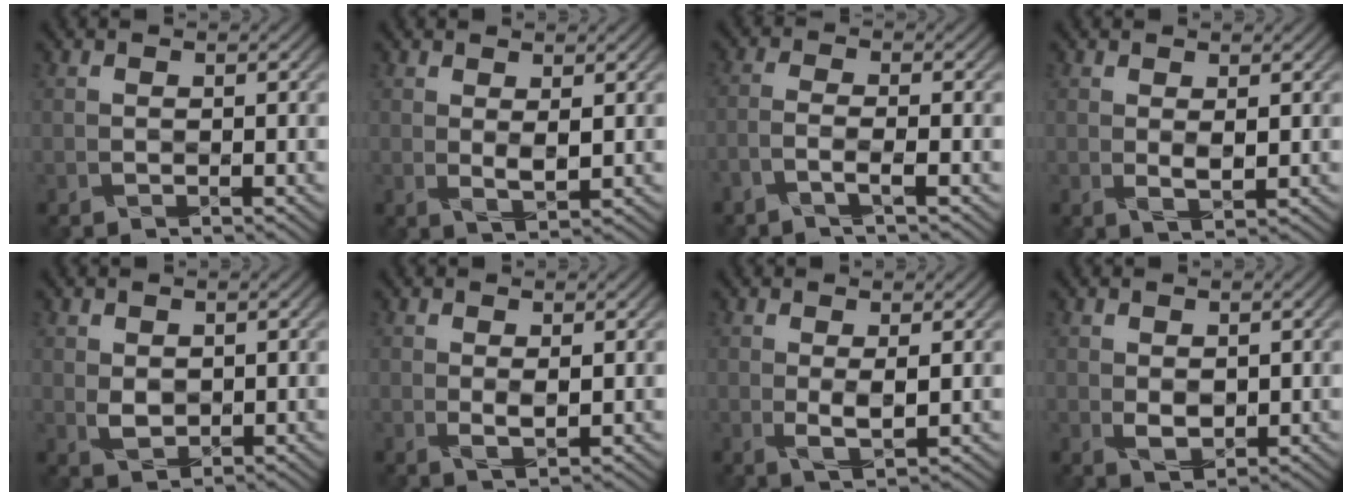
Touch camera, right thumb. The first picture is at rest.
{"total": 2.1, "force": [1.0, 0.5, 1.7], "torque": [-0.037, -0.008, 0.026]}
{"total": 2.5, "force": [-1.7, 0.3, 1.8], "torque": [-0.027, 0.007, -0.052]}
{"total": 1.7, "force": [0.9, 0.4, 1.3], "torque": [-0.030, -0.006, 0.021]}
{"total": 1.8, "force": [1.0, 1.3, 0.8], "torque": [-0.020, -0.005, 0.026]}
{"total": 1.6, "force": [0.8, 0.4, 1.3], "torque": [-0.029, -0.006, 0.021]}
{"total": 2.4, "force": [0.7, 0.6, 2.3], "torque": [-0.049, -0.006, 0.018]}
{"total": 2.1, "force": [0.8, 1.4, 1.4], "torque": [-0.031, -0.007, 0.023]}